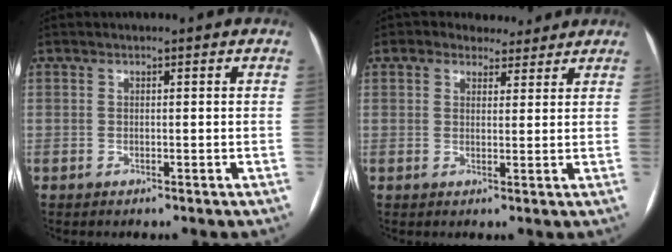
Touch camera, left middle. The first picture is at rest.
{"total": 4.5, "force": [3.6, 2.6, 0.6], "torque": [-0.004, 0.011, 0.047]}